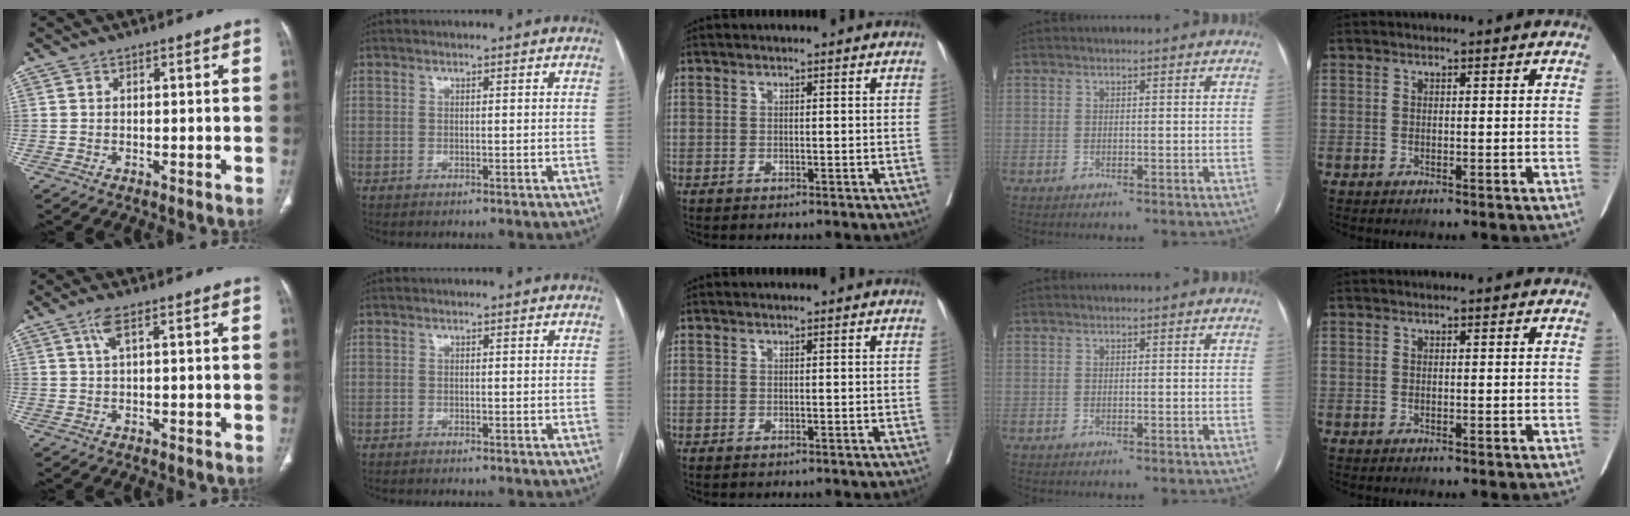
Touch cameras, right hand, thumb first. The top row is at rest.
{"thumb": {"total": 2.2, "force": [0.8, 0.3, 2.0], "torque": [-0.055, 0.010, 0.021]}, "index": {"total": 0.7, "force": [-0.6, 0.2, 0.1], "torque": [-0.005, 0.000, -0.013]}}